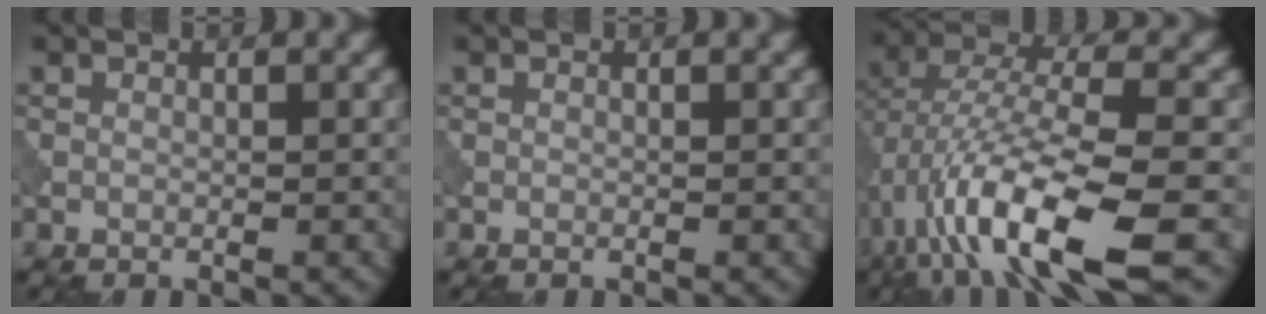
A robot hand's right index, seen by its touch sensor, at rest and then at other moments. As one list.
[{"total": 0.0}, {"total": 11.8, "force": [-4.6, 3.6, 10.2], "torque": [-0.192, 0.006, -0.085]}]